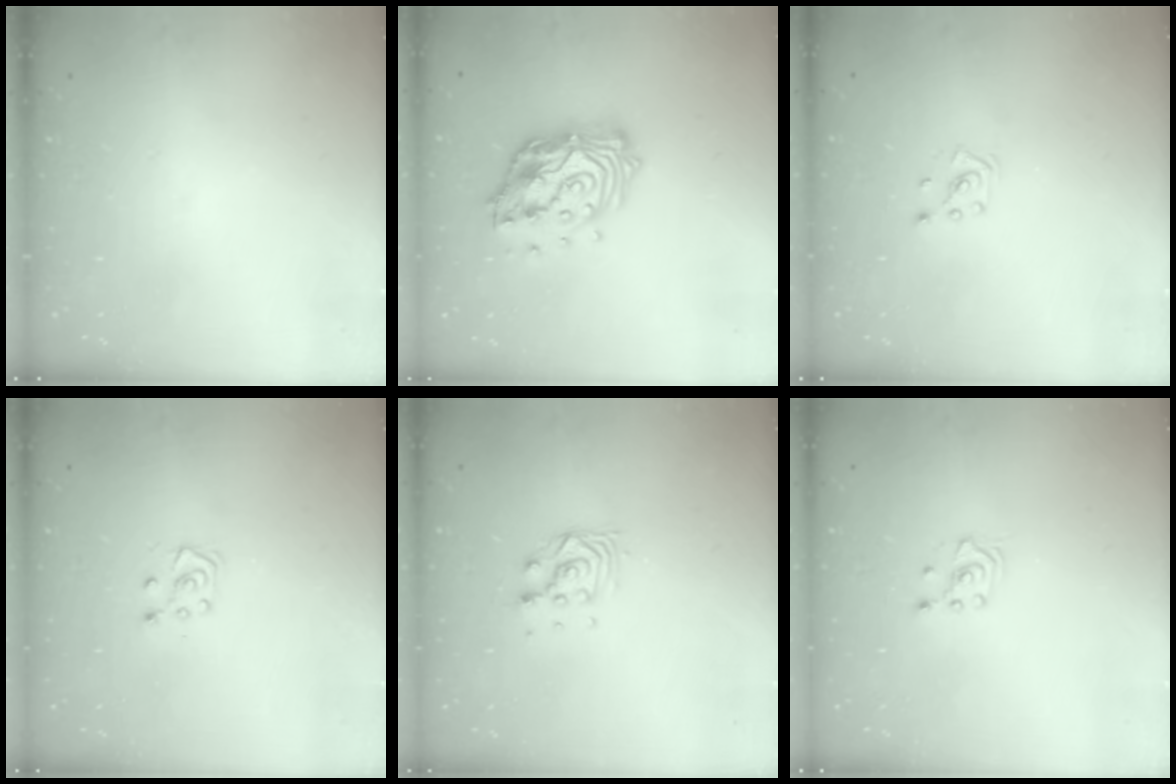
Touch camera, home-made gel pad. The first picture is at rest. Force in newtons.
{"total": 15.3, "press": 15.3, "slide": 1.2}
{"total": 2.1, "press": 2.0, "slide": 0.3}
{"total": 4.8, "press": 4.8, "slide": 0.5}
{"total": 7.4, "press": 7.3, "slide": 0.6}
{"total": 2.1, "press": 2.1, "slide": 0.1}